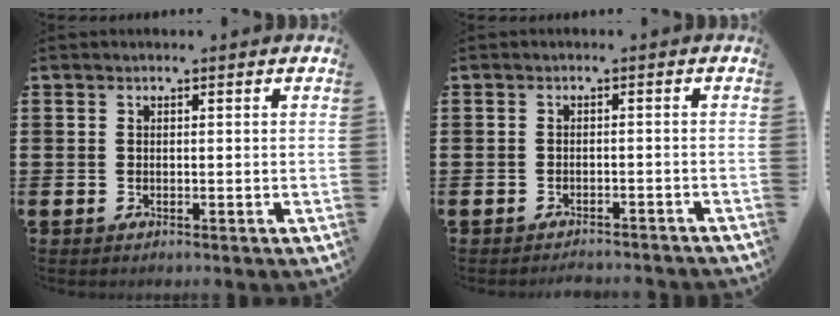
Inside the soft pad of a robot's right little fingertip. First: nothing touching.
{"total": 1.4, "force": [-1.4, -0.1, 0.0], "torque": [-0.003, 0.004, -0.028]}